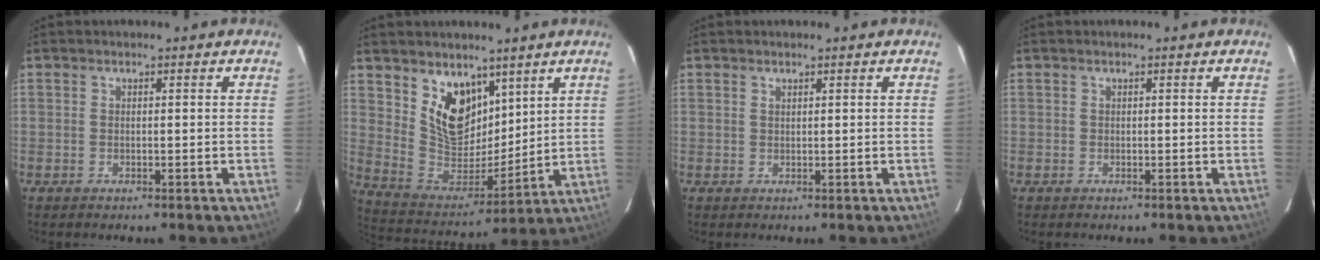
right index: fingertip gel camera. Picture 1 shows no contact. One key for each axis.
{"total": 13.9, "fx": 8.3, "fy": 8.3, "fz": 7.4, "tx": -0.139, "ty": -0.011, "tz": 0.171}
{"total": 0.5, "fx": 0.5, "fy": 0.2, "fz": 0.1, "tx": -0.001, "ty": 0.001, "tz": 0.009}
{"total": 0.0}